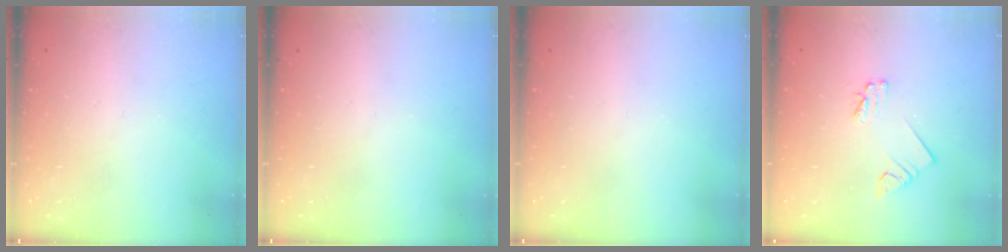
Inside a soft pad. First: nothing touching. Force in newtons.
{"total": 0.0}
{"total": 0.0}
{"total": 2.3, "press": 2.3, "slide": 0.1}